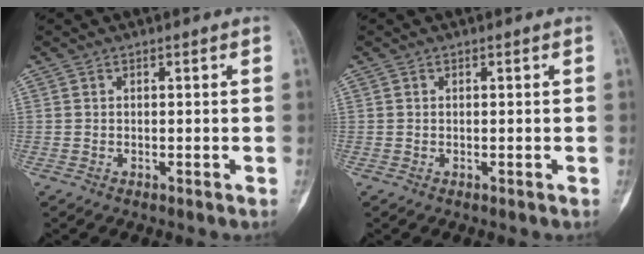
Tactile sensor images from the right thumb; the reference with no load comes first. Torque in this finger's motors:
{"motor_torque": [-0.14, -0.14, -0.11, 0.09, 0.01]}